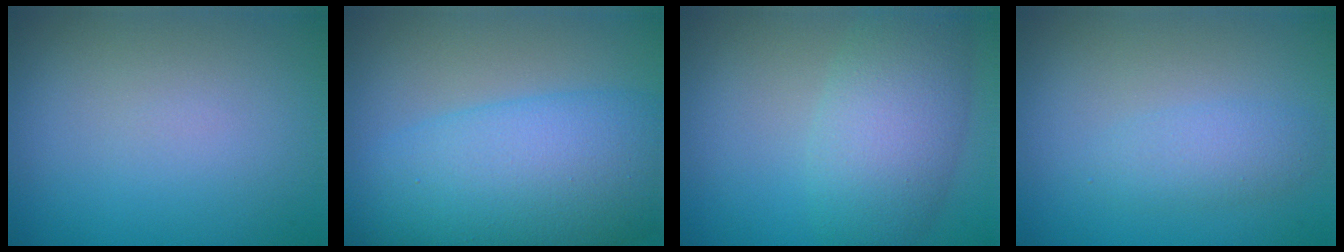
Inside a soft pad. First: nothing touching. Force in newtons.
{"total": 9.8, "press": 9.8, "slide": 0.2}
{"total": 5.4, "press": 5.4, "slide": 0.3}
{"total": 2.0, "press": 2.0, "slide": 0.1}